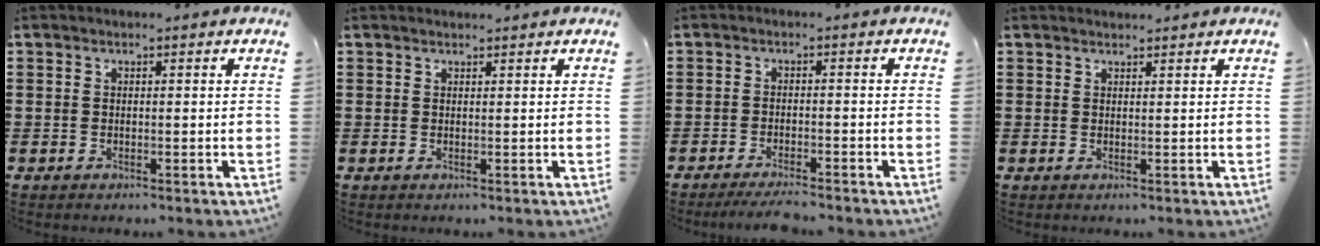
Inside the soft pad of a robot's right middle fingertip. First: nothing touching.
{"total": 0.7, "force": [0.7, 0.0, -0.1], "torque": [-0.001, -0.003, 0.013]}
{"total": 2.9, "force": [-2.7, -0.1, 1.1], "torque": [-0.020, -0.002, -0.051]}
{"total": 1.0, "force": [1.0, 0.0, -0.1], "torque": [-0.001, -0.003, 0.019]}